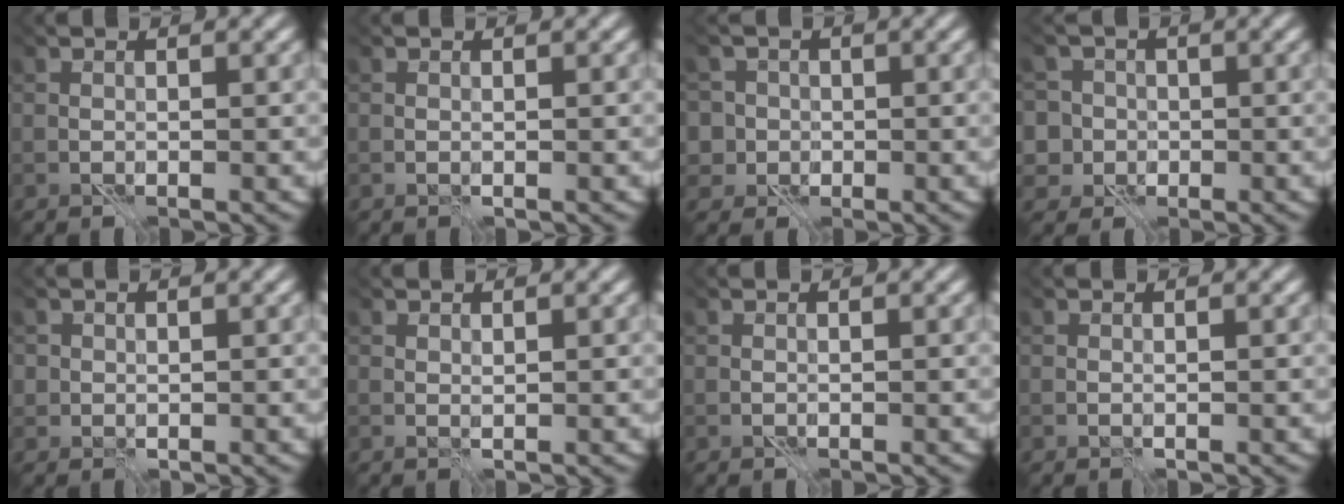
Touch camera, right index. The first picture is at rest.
{"total": 0.0}
{"total": 6.5, "force": [2.6, 5.3, 2.7], "torque": [-0.057, 0.027, 0.027]}
{"total": 7.7, "force": [3.1, 6.2, 3.3], "torque": [-0.069, 0.032, 0.038]}
{"total": 1.0, "force": [0.5, 0.9, 0.1], "torque": [-0.010, 0.007, 0.010]}
{"total": 0.8, "force": [0.8, -0.1, 0.2], "torque": [-0.005, -0.002, 0.015]}
{"total": 0.0}
{"total": 0.0}